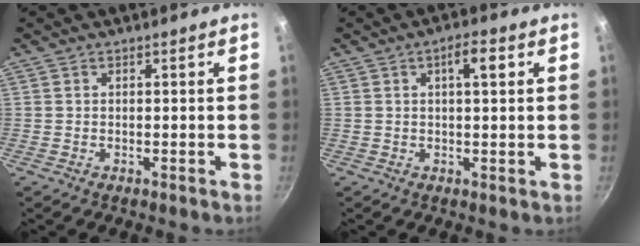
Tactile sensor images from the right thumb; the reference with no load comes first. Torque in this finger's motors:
{"motor_torque": [0.97, 0.76, 0.63, 0.19, -0.01]}